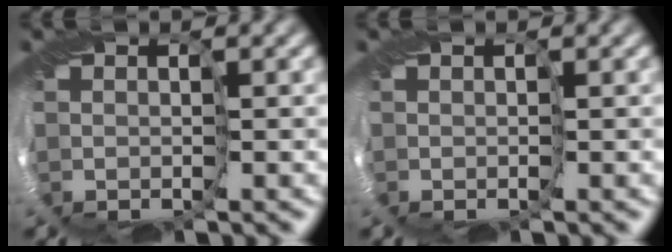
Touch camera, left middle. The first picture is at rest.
{"total": 0.0}